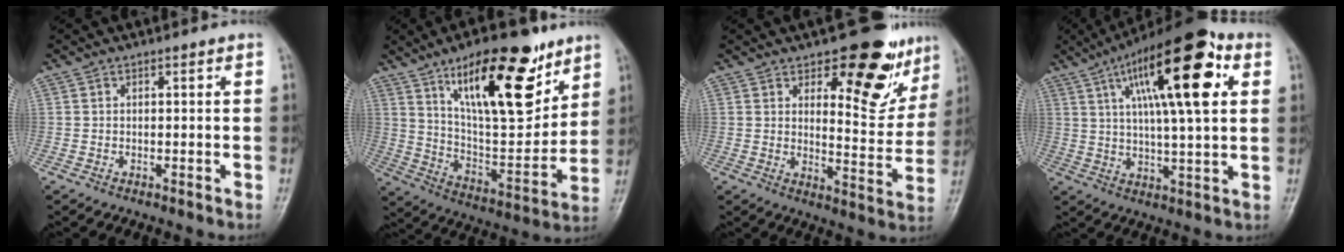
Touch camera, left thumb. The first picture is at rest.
{"total": 22.7, "force": [12.8, 8.6, 16.8], "torque": [-0.222, -0.064, 0.220]}
{"total": 15.0, "force": [9.3, 6.7, 9.6], "torque": [-0.062, -0.061, 0.130]}
{"total": 21.2, "force": [7.5, 6.2, 18.8], "torque": [-0.285, 0.001, 0.112]}